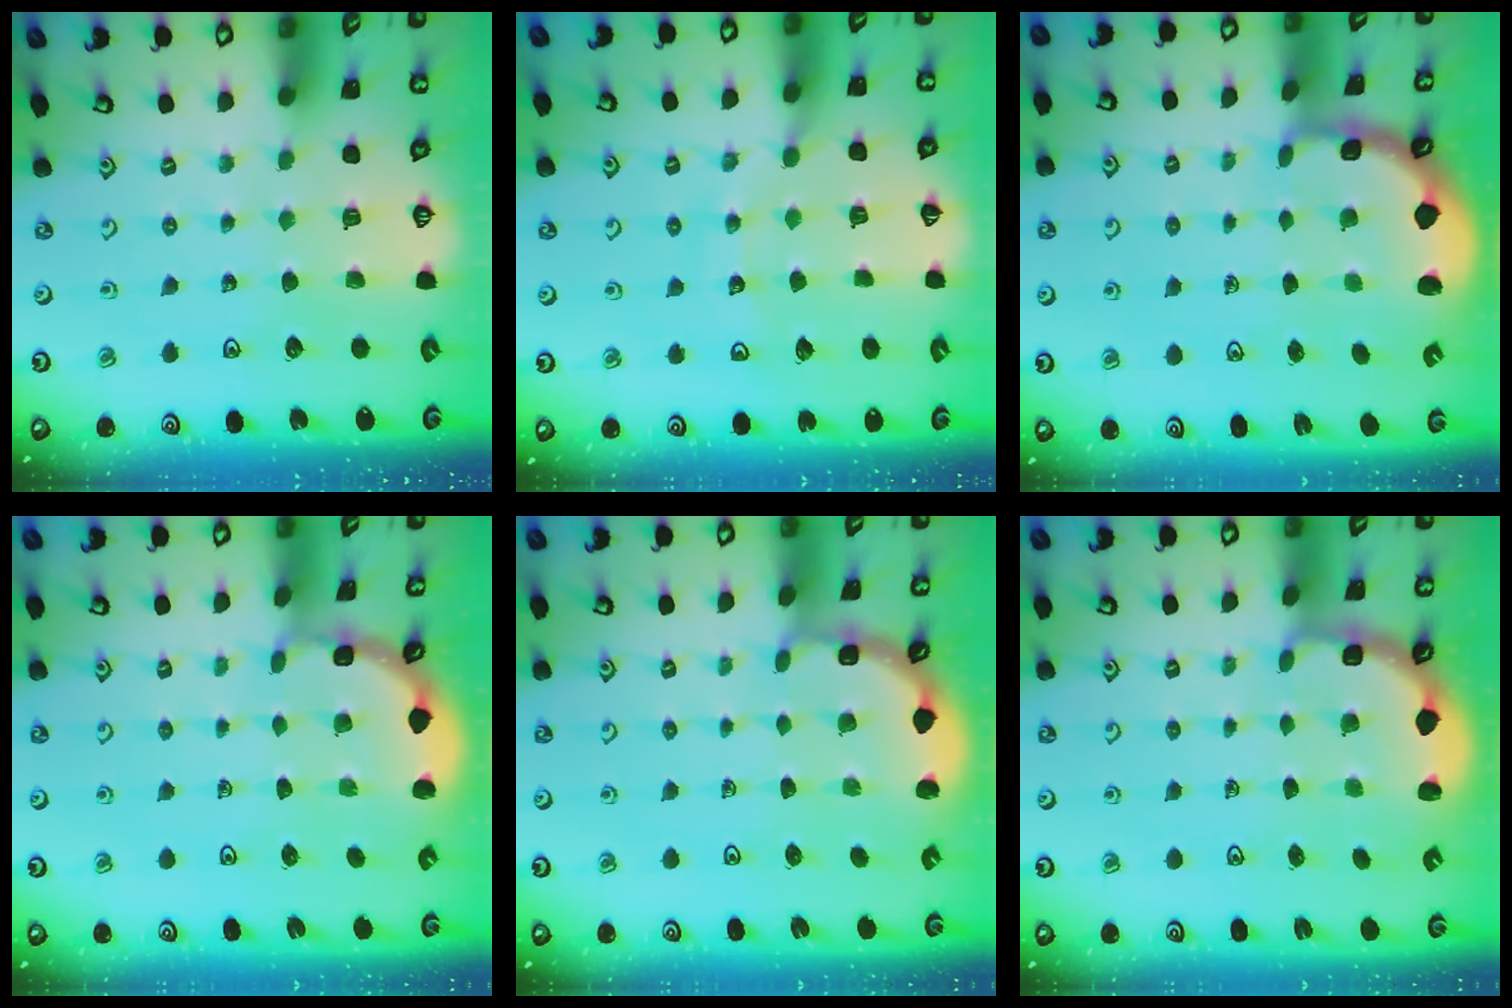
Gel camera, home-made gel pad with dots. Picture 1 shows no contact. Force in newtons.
{"total": 9.3, "press": 9.3, "slide": 0.8}
{"total": 1.9, "press": 1.8, "slide": 0.6}
{"total": 1.6, "press": 1.6, "slide": 0.2}
{"total": 1.9, "press": 1.9, "slide": 0.3}
{"total": 2.8, "press": 2.2, "slide": 1.7}